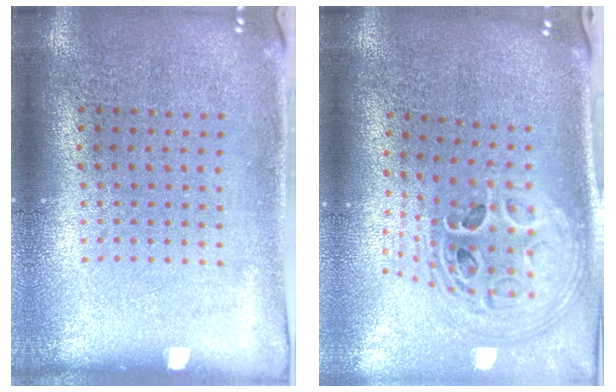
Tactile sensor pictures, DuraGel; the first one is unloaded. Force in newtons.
{"total": 3.0, "press": 2.0, "slide": 2.2}